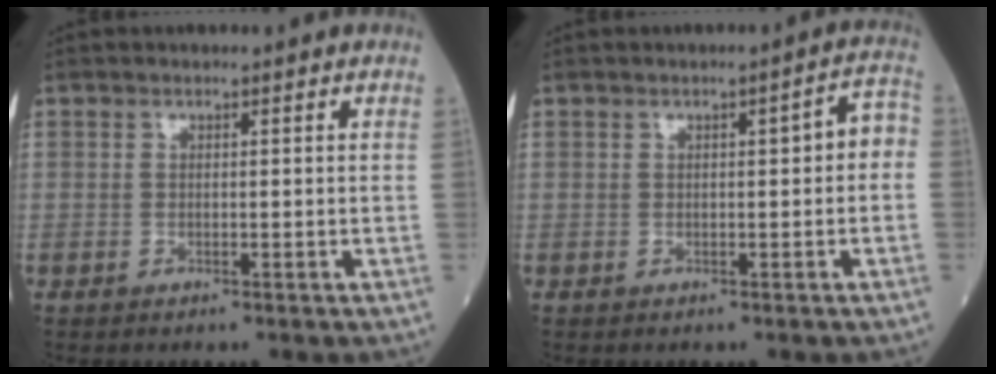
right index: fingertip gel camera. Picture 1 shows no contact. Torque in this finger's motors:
{"motor_torque": [0.53, 0.18, 0.14, 0.04]}